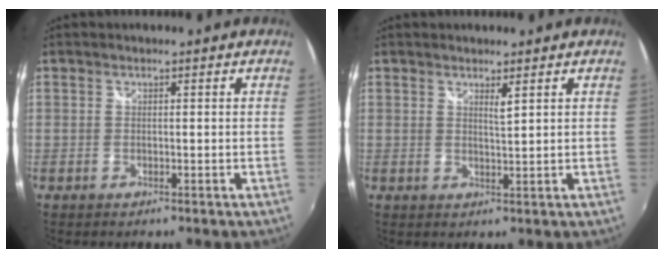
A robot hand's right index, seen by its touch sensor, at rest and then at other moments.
{"total": 1.8, "force": [1.1, -0.1, 1.4], "torque": [-0.024, -0.002, 0.016]}